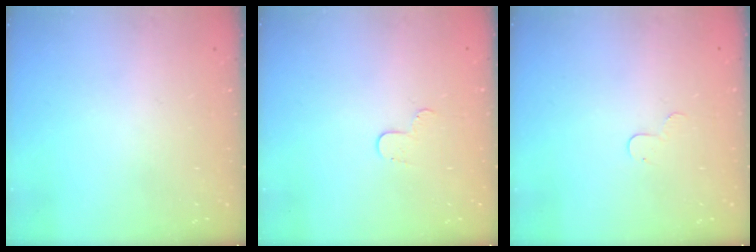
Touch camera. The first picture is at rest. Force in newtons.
{"total": 3.4, "press": 3.4, "slide": 0.3}
{"total": 3.7, "press": 3.7, "slide": 0.4}